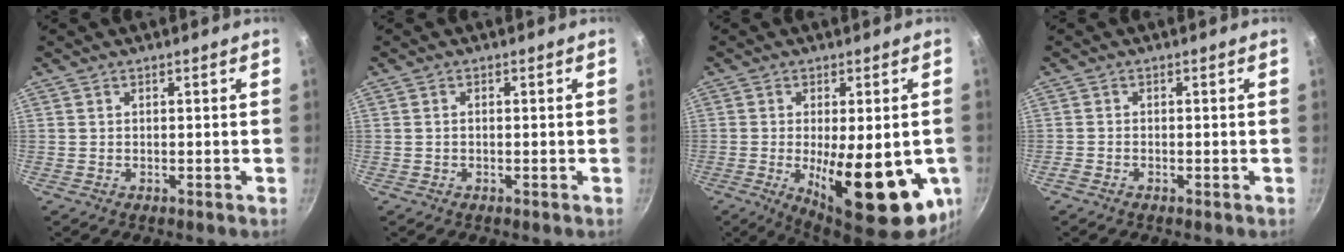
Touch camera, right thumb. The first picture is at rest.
{"total": 0.5, "force": [-0.2, 0.3, 0.4], "torque": [-0.009, 0.004, -0.002]}
{"total": 20.5, "force": [-4.4, 7.5, 18.6], "torque": [-0.234, -0.020, -0.046]}
{"total": 0.9, "force": [-0.8, 0.3, 0.4], "torque": [-0.020, 0.005, -0.021]}